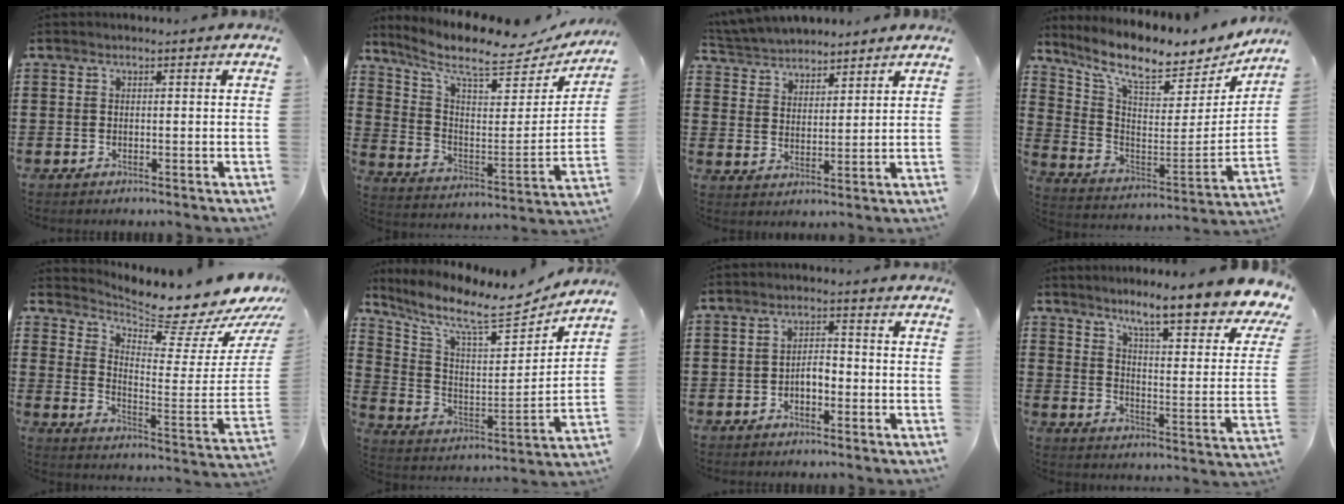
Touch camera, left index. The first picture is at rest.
{"total": 9.4, "force": [7.6, 2.2, 5.2], "torque": [-0.128, -0.049, 0.125]}
{"total": 4.9, "force": [4.8, 1.0, 0.1], "torque": [-0.024, -0.016, 0.087]}
{"total": 9.2, "force": [7.9, 1.9, 4.3], "torque": [-0.114, -0.063, 0.131]}
{"total": 7.2, "force": [6.7, 0.8, 2.4], "torque": [-0.052, -0.079, 0.105]}
{"total": 9.7, "force": [8.2, 1.8, 4.9], "torque": [-0.123, -0.053, 0.133]}
{"total": 2.8, "force": [-1.0, 1.3, 2.3], "torque": [-0.044, 0.008, -0.022]}
{"total": 8.7, "force": [6.8, -0.1, 5.5], "torque": [-0.109, -0.055, 0.102]}